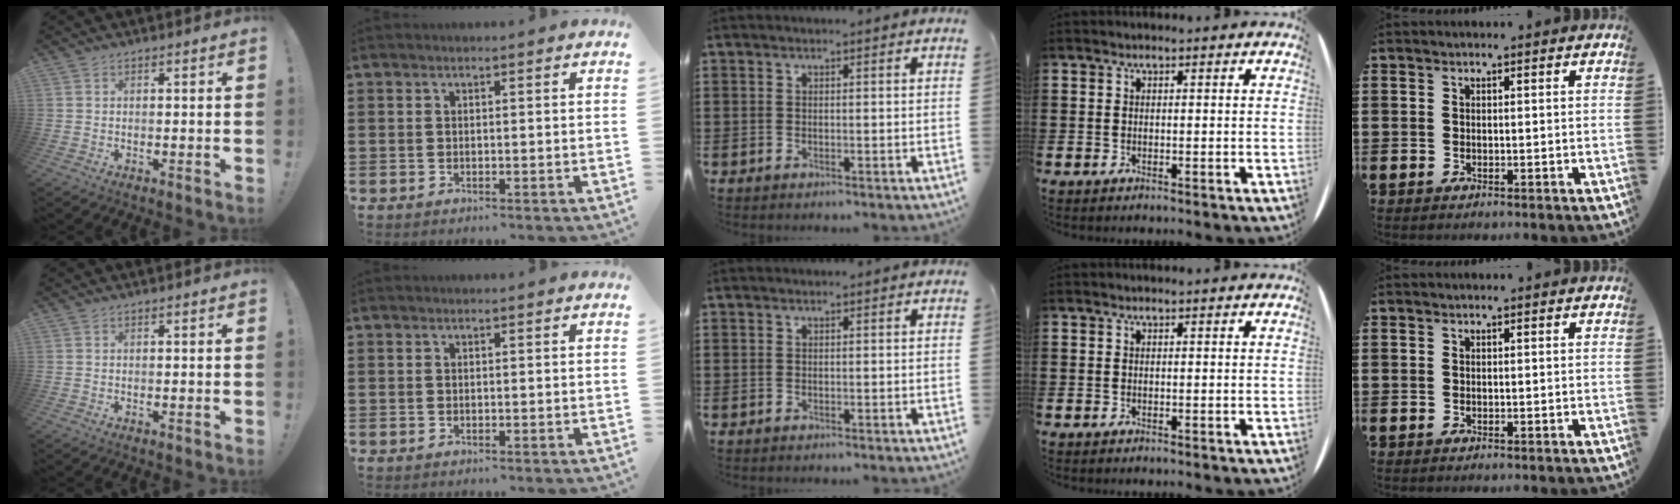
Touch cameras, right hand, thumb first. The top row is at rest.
{}